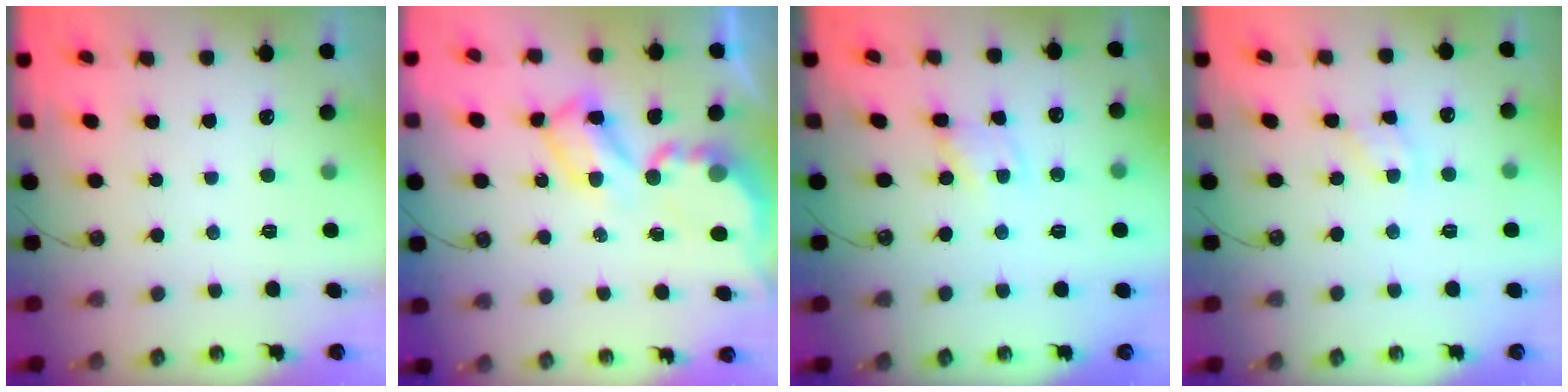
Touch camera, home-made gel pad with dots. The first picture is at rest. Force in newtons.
{"total": 8.9, "press": 8.9, "slide": 0.5}
{"total": 1.7, "press": 1.7, "slide": 0.1}
{"total": 3.7, "press": 3.7, "slide": 0.3}